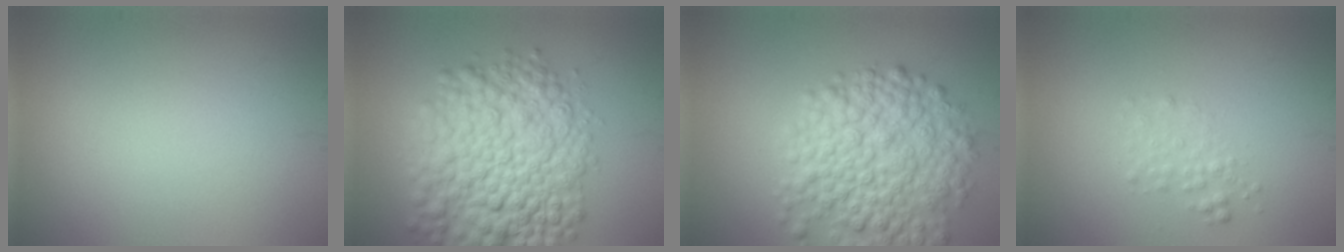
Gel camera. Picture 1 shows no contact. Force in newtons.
{"total": 10.9, "press": 10.9, "slide": 0.3}
{"total": 8.5, "press": 8.4, "slide": 0.4}
{"total": 1.4, "press": 1.4, "slide": 0.1}